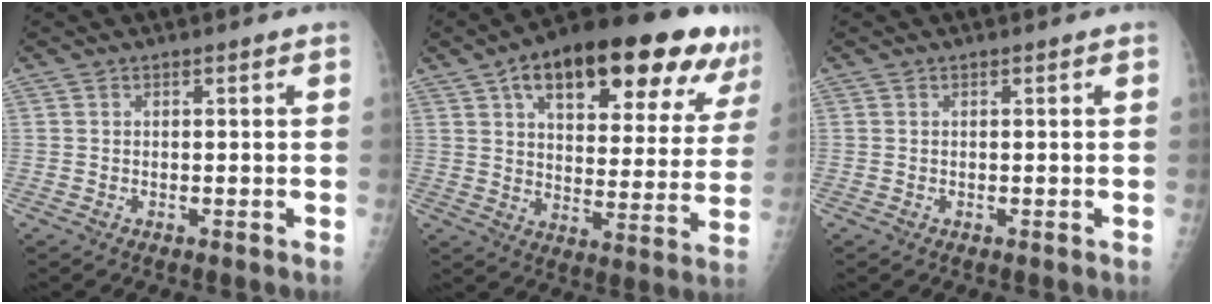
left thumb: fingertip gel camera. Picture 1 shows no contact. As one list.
[{"total": 27.5, "force": [15.1, 11.3, 20.0], "torque": [-0.255, -0.003, 0.218]}, {"total": 0.0}]